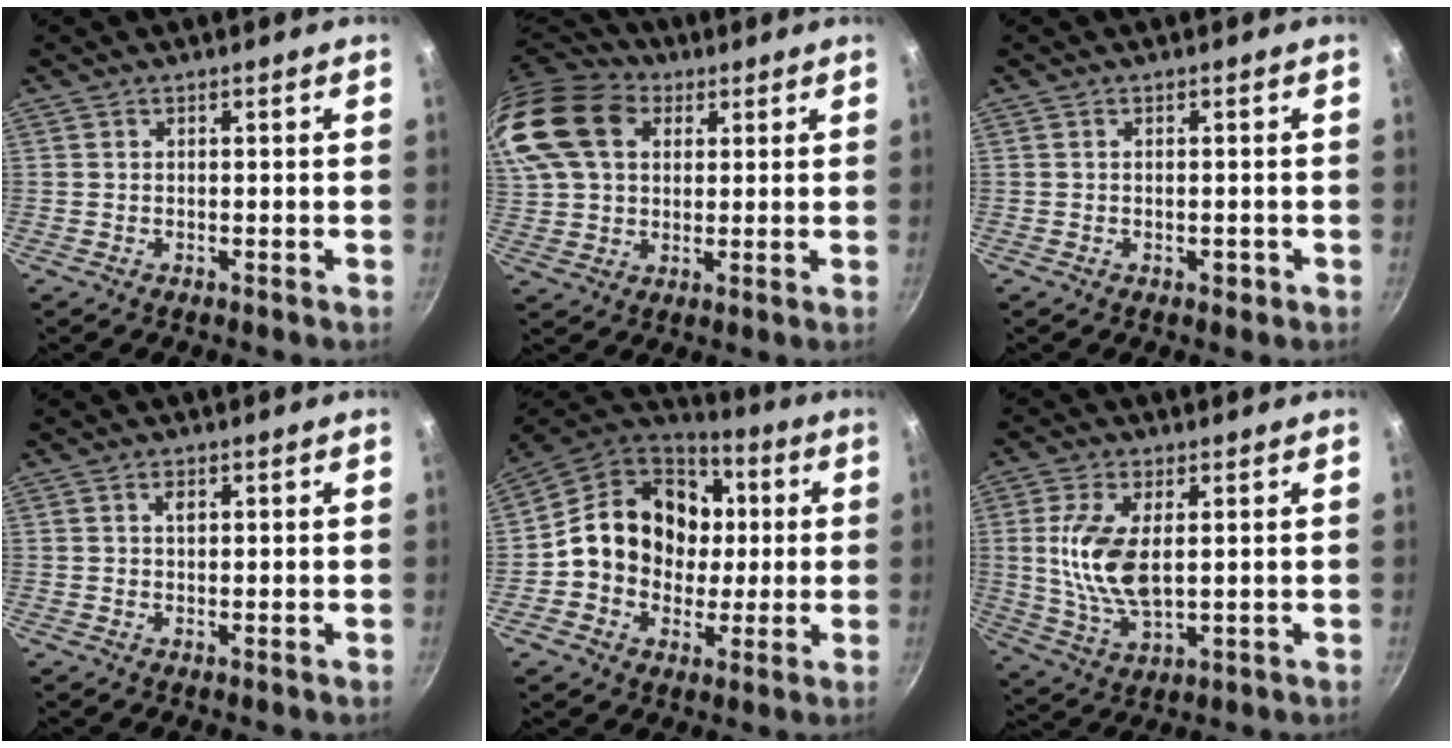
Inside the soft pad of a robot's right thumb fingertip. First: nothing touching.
{"total": 24.6, "force": [9.0, 17.7, 14.5], "torque": [-0.341, 0.041, 0.162]}
{"total": 1.3, "force": [-0.5, 0.8, 0.9], "torque": [-0.011, 0.003, -0.006]}
{"total": 1.4, "force": [0.5, 0.7, 1.1], "torque": [-0.015, -0.001, 0.006]}
{"total": 18.6, "force": [1.2, 15.9, 9.5], "torque": [-0.138, 0.025, 0.011]}
{"total": 11.7, "force": [1.6, 5.8, 10.0], "torque": [-0.195, -0.009, 0.035]}